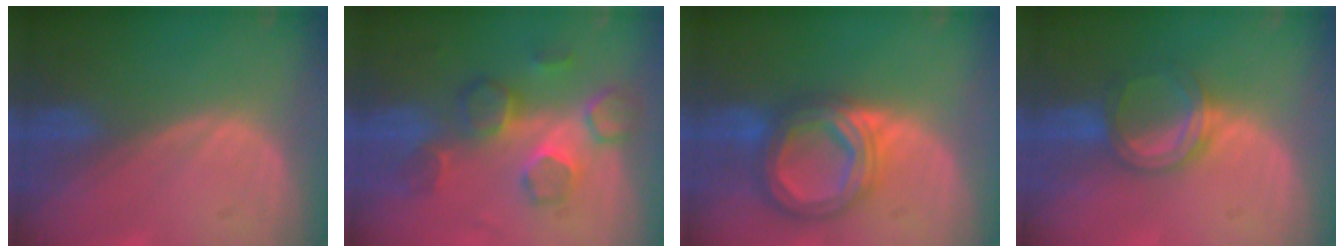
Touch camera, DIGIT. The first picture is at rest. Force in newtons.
{"total": 8.7, "press": 7.6, "slide": 4.3}
{"total": 8.6, "press": 8.6, "slide": 0.6}
{"total": 5.2, "press": 5.0, "slide": 1.6}